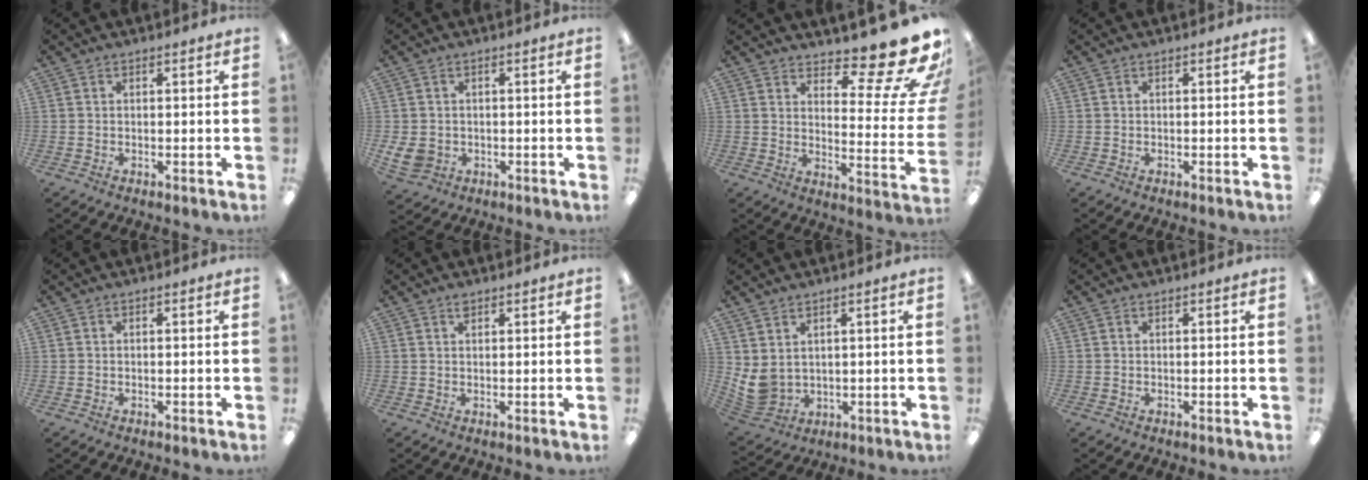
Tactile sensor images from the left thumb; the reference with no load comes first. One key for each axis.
{"total": 4.5, "fx": -0.6, "fy": 3.8, "fz": 2.2, "tx": -0.058, "ty": 0.002, "tz": -0.011}
{"total": 16.0, "fx": 11.7, "fy": 4.5, "fz": 9.9, "tx": -0.121, "ty": -0.103, "tz": 0.192}
{"total": 0.0}
{"total": 0.0}
{"total": 1.4, "fx": 1.2, "fy": 0.5, "fz": 0.6, "tx": -0.006, "ty": -0.003, "tz": 0.020}
{"total": 5.5, "fx": 2.7, "fy": 4.0, "fz": 2.8, "tx": -0.080, "ty": -0.018, "tz": 0.052}
{"total": 0.0}